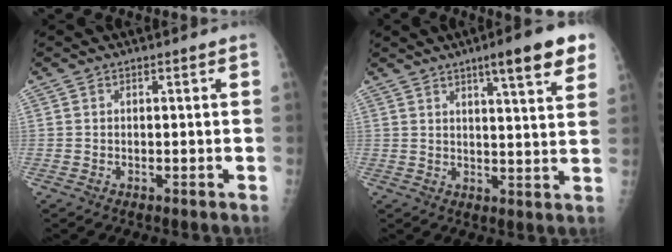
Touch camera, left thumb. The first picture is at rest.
{"total": 11.2, "force": [6.6, 1.7, 8.9], "torque": [-0.108, -0.027, 0.086]}